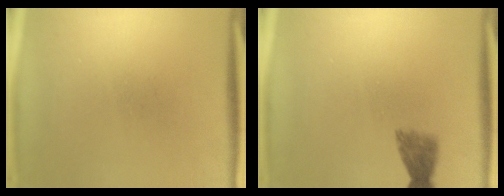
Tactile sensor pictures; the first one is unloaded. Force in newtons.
{"total": 3.0}